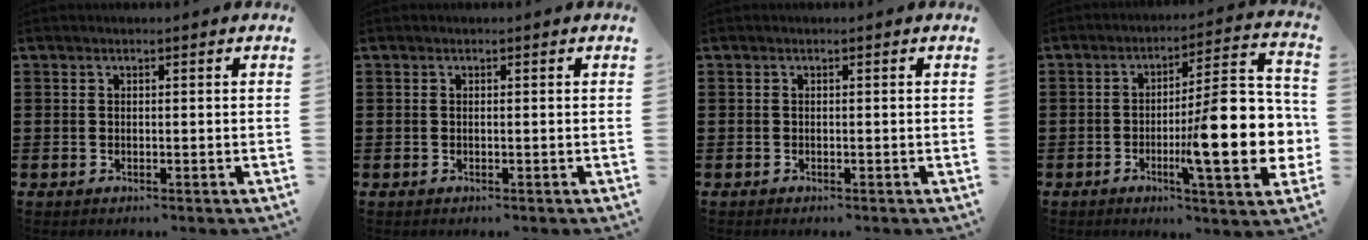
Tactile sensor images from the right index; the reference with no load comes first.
{"total": 0.0}
{"total": 0.0}
{"total": 16.0, "force": [-2.2, 3.4, 15.5], "torque": [-0.229, -0.023, -0.034]}